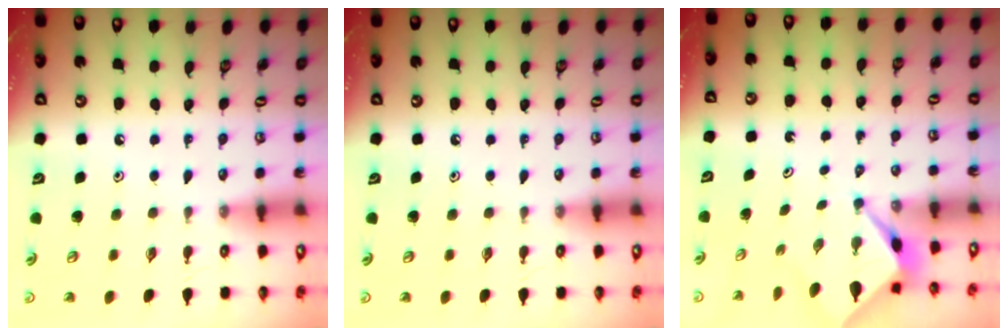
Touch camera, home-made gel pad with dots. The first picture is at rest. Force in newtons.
{"total": 0.0}
{"total": 2.7, "press": 2.7, "slide": 0.1}